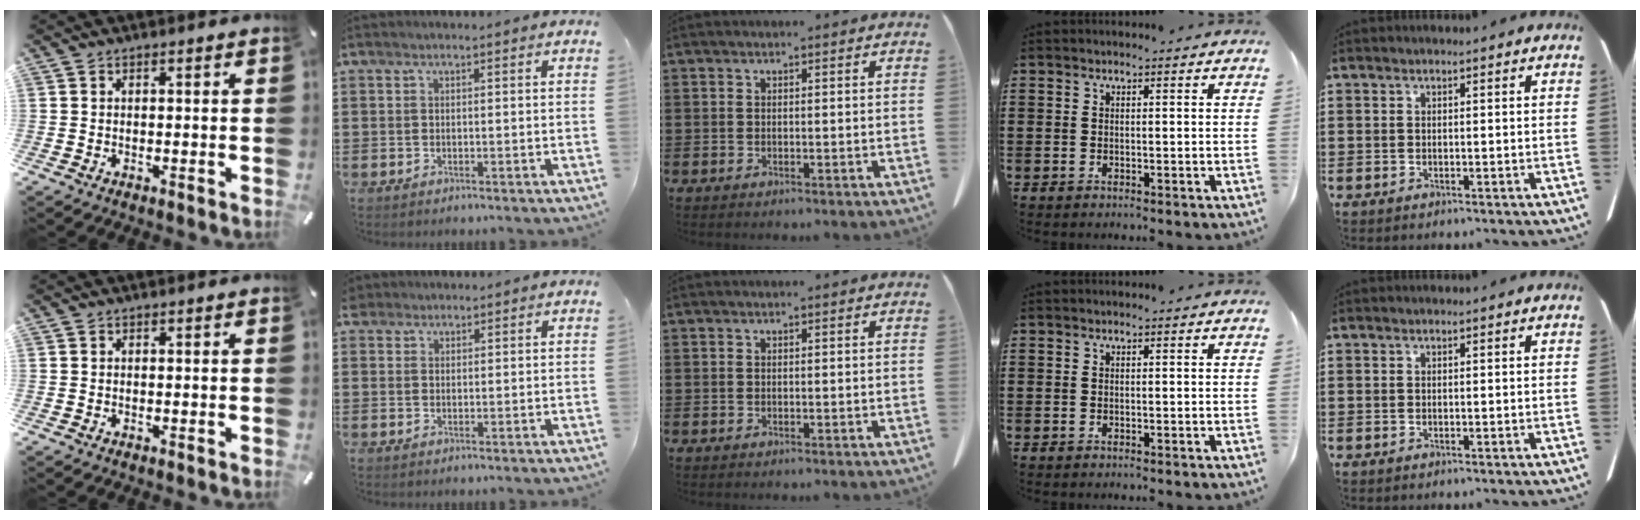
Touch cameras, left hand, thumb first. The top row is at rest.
{"index": {"total": 1.9, "force": [1.6, 1.0, 0.1], "torque": [-0.009, 0.007, 0.031]}}